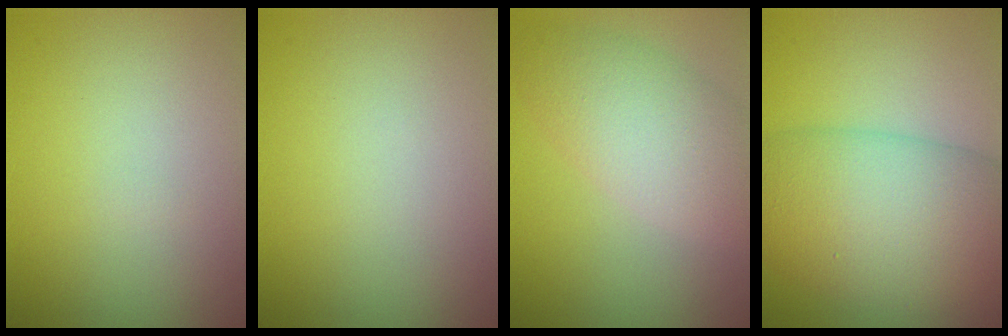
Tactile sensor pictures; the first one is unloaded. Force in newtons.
{"total": 0.0}
{"total": 5.7, "press": 5.7, "slide": 0.3}
{"total": 10.3, "press": 10.3, "slide": 0.3}